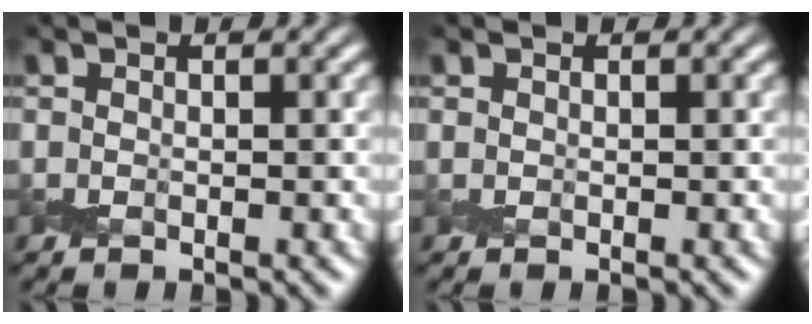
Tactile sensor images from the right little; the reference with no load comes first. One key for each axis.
{"total": 0.0}